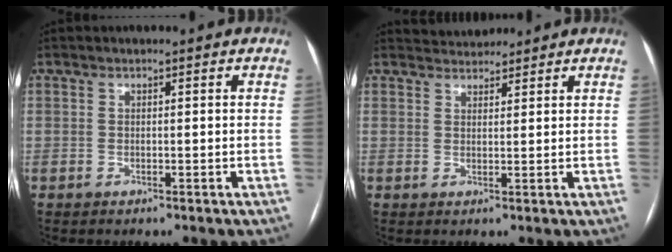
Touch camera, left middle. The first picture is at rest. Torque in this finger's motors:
{"motor_torque": [-0.01, -0.09, -0.06, -0.02]}